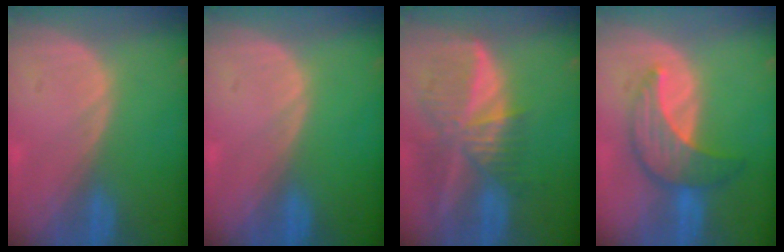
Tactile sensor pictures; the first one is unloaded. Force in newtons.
{"total": 0.0}
{"total": 9.2, "press": 7.9, "slide": 4.7}
{"total": 7.1, "press": 7.1, "slide": 0.1}